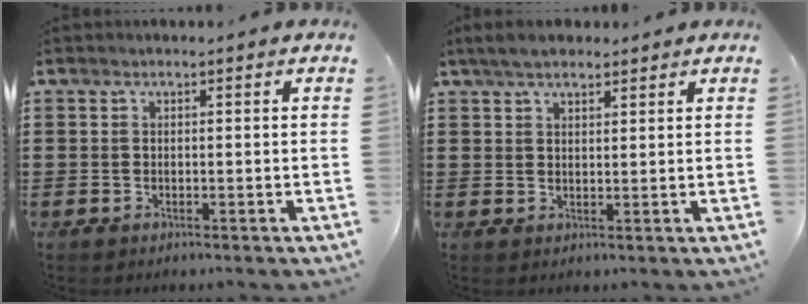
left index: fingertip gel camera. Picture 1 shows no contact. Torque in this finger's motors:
{"motor_torque": [0.55, 0.43, 0.10, 0.02]}